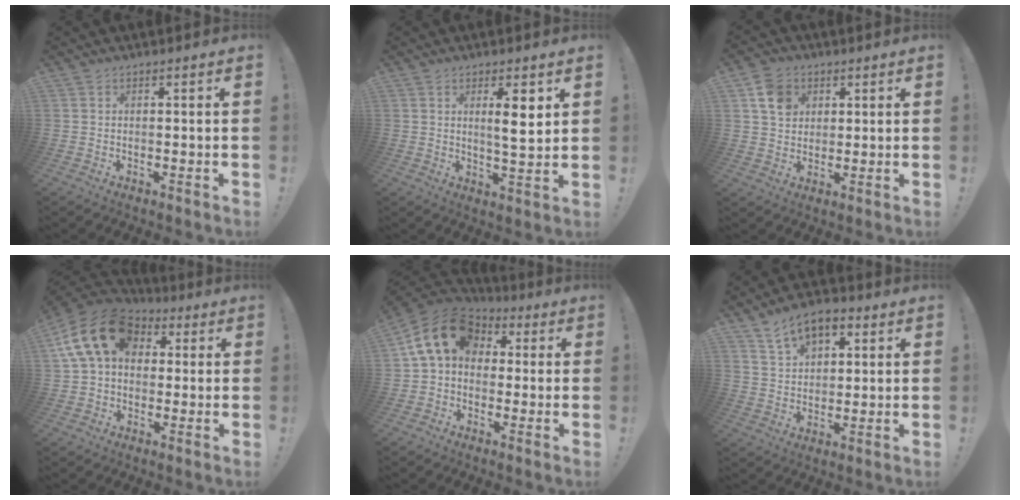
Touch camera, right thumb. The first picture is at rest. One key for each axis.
{"total": 6.5, "fx": 2.3, "fy": 0.8, "fz": 6.1, "tx": -0.091, "ty": -0.017, "tz": 0.030}
{"total": 8.4, "fx": 3.7, "fy": 6.8, "fz": 3.3, "tx": -0.045, "ty": -0.010, "tz": 0.073}
{"total": 17.4, "fx": 5.0, "fy": 12.1, "fz": 11.4, "tx": -0.188, "ty": -0.004, "tz": 0.091}
{"total": 14.4, "fx": 3.4, "fy": 10.3, "fz": 9.5, "tx": -0.178, "ty": 0.004, "tz": 0.062}
{"total": 10.2, "fx": 5.8, "fy": 6.2, "fz": 5.8, "tx": -0.087, "ty": -0.018, "tz": 0.108}